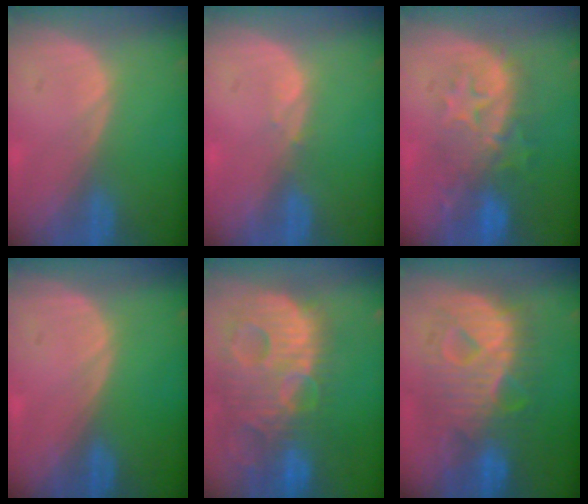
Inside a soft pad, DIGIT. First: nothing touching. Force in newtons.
{"total": 0.7, "press": 0.7, "slide": 0.2}
{"total": 9.4, "press": 8.7, "slide": 3.5}
{"total": 0.0}
{"total": 14.2, "press": 12.3, "slide": 7.2}
{"total": 11.2, "press": 11.2, "slide": 1.0}